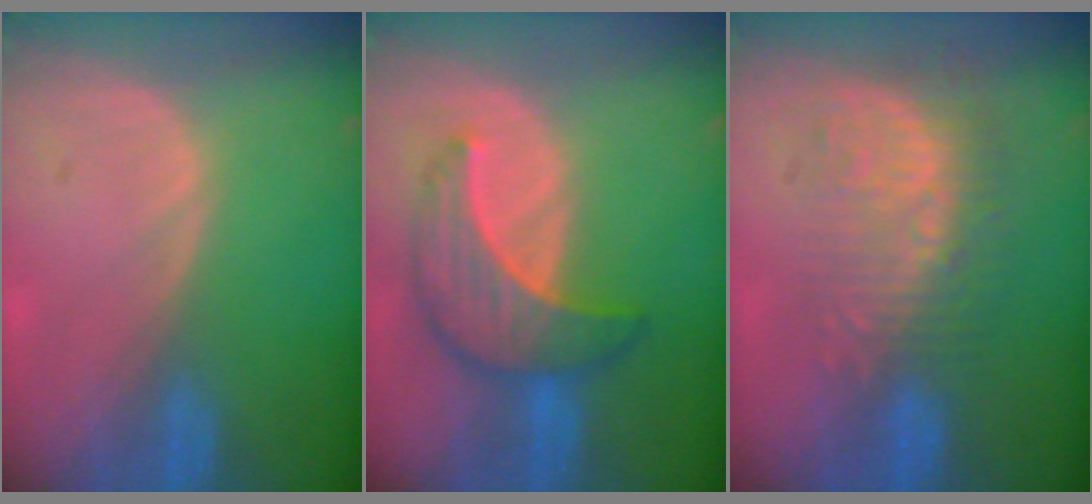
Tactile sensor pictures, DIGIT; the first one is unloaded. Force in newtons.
{"total": 7.7, "press": 7.7, "slide": 0.4}
{"total": 10.0, "press": 8.7, "slide": 5.0}